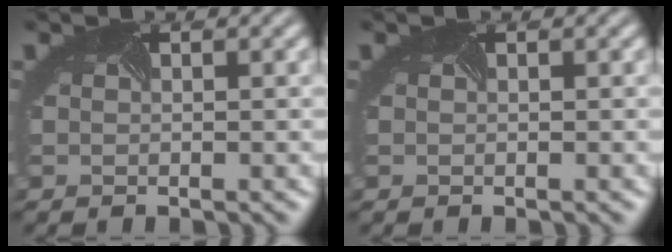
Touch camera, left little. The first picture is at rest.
{"total": 0.0}